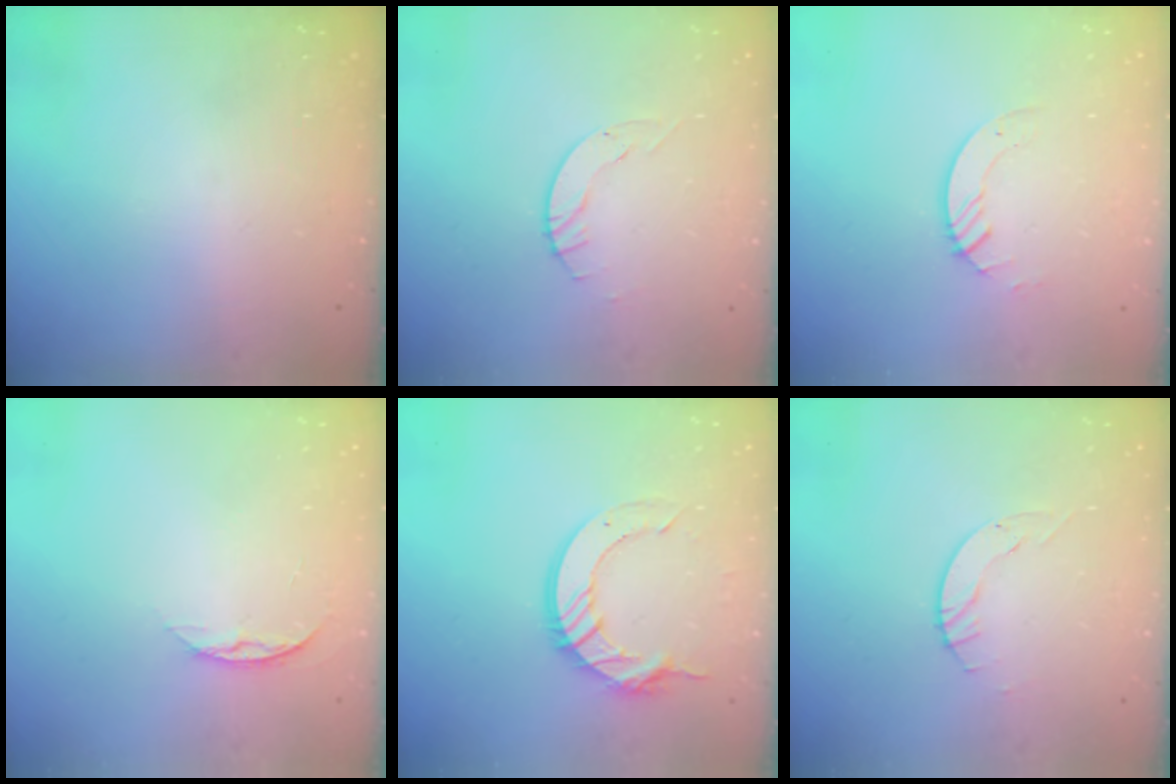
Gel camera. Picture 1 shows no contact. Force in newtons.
{"total": 3.1, "press": 3.1, "slide": 0.4}
{"total": 2.6, "press": 2.6, "slide": 0.3}
{"total": 6.4, "press": 6.3, "slide": 0.8}
{"total": 12.6, "press": 12.6, "slide": 1.2}
{"total": 3.1, "press": 3.1, "slide": 0.4}